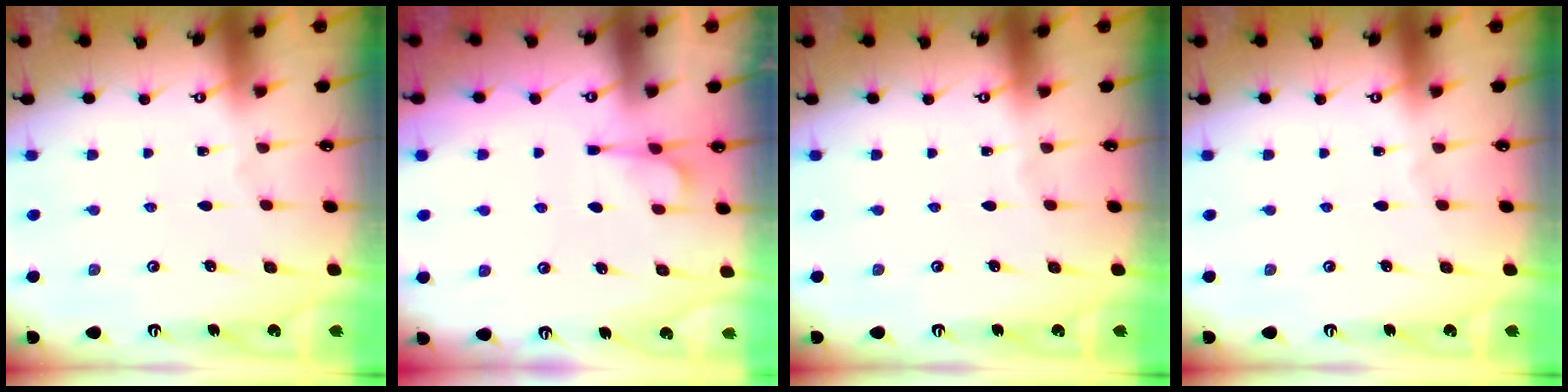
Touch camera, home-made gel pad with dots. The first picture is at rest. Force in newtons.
{"total": 1.6, "press": 1.0, "slide": 1.2}
{"total": 0.0}
{"total": 0.0}